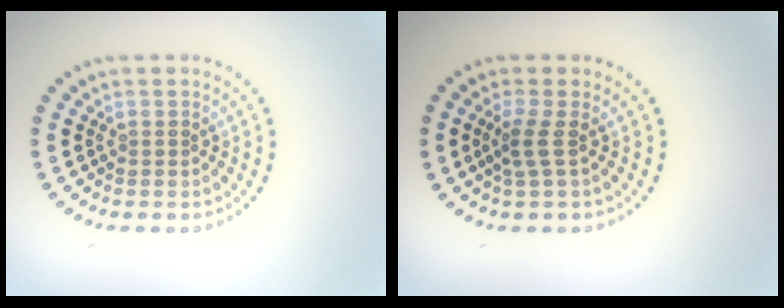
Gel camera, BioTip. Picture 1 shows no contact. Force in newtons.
{"total": 1.8, "press": 1.3, "slide": 1.3}